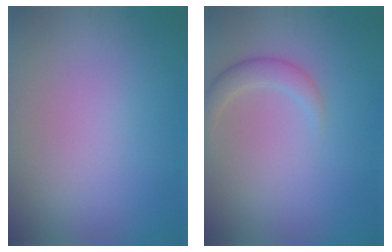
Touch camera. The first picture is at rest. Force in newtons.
{"total": 2.0, "press": 2.0, "slide": 0.1}